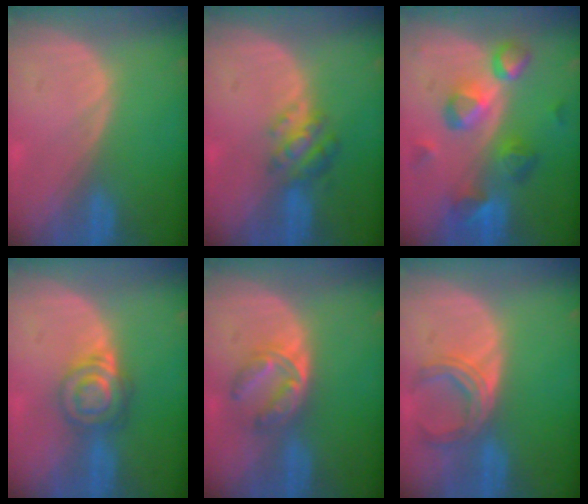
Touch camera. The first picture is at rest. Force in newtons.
{"total": 4.8, "press": 4.5, "slide": 1.6}
{"total": 9.5, "press": 8.4, "slide": 4.5}
{"total": 6.6, "press": 5.6, "slide": 3.4}
{"total": 5.4, "press": 5.2, "slide": 1.4}
{"total": 4.9, "press": 4.9, "slide": 0.7}